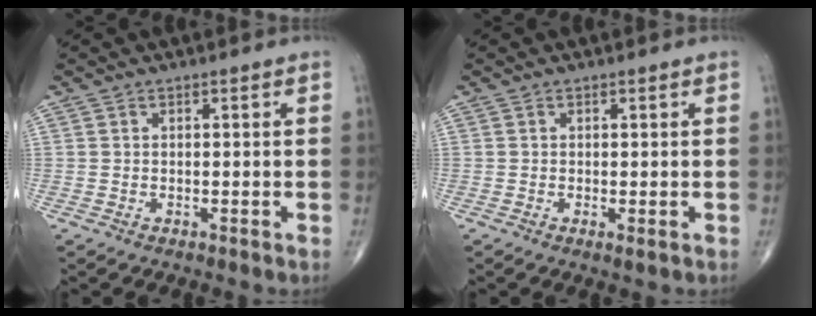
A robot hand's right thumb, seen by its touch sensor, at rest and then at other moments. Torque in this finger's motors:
{"motor_torque": [-0.19, 0.07, -0.10, 0.18, -0.02]}